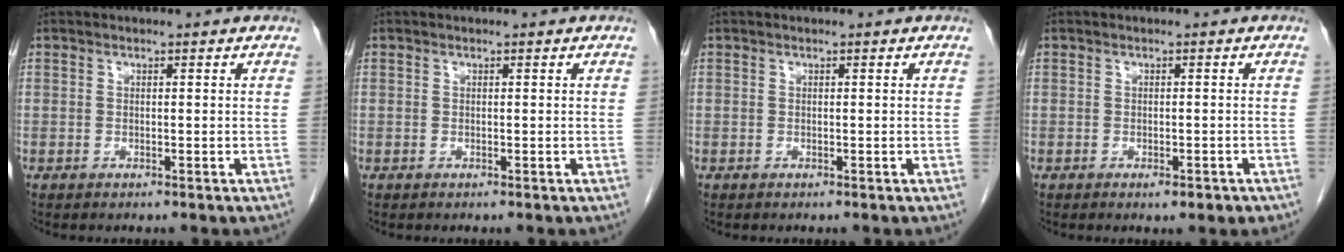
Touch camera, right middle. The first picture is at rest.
{"total": 0.0}
{"total": 0.0}
{"total": 2.0, "force": [-1.2, 0.6, 1.5], "torque": [-0.018, -0.002, -0.013]}